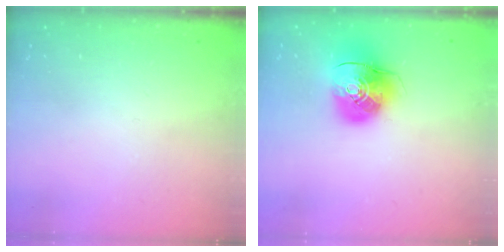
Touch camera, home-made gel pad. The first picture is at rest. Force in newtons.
{"total": 10.9, "press": 10.7, "slide": 1.8}